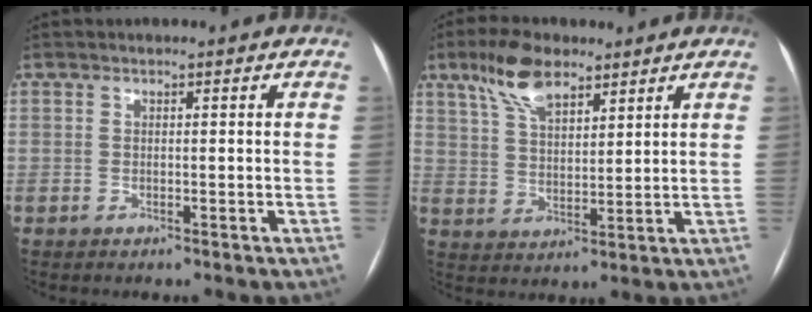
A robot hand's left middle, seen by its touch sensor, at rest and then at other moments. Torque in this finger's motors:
{"motor_torque": [1.02, -1.01, 0.14, 0.03]}